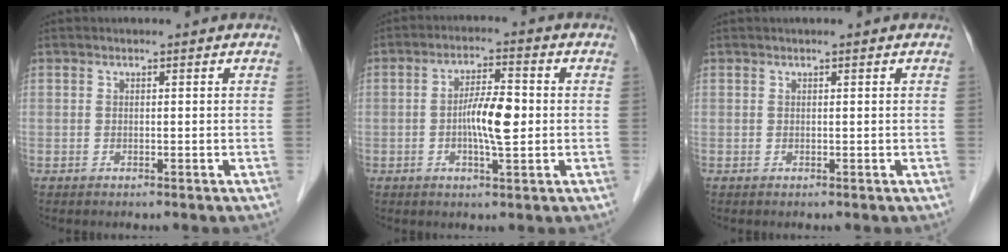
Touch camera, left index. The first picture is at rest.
{"total": 6.4, "force": [-0.6, 1.3, 6.2], "torque": [-0.116, 0.003, -0.013]}
{"total": 0.6, "force": [0.5, 0.0, 0.4], "torque": [-0.008, 0.010, 0.008]}